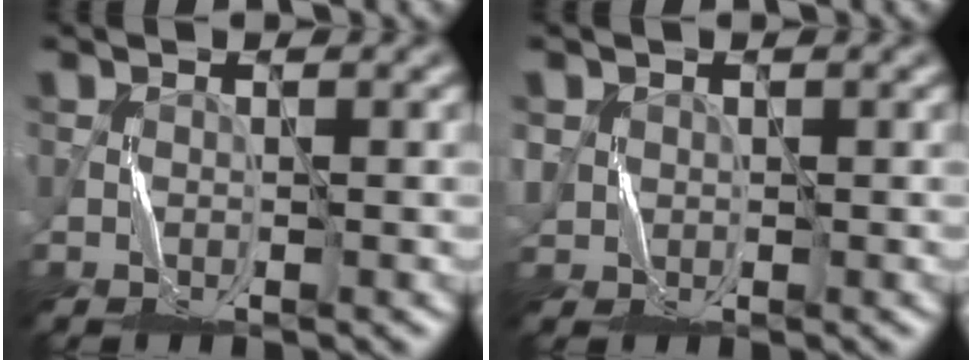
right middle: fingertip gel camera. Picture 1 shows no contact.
{"total": 1.6, "force": [0.4, 1.6, 0.1], "torque": [-0.012, 0.000, 0.010]}